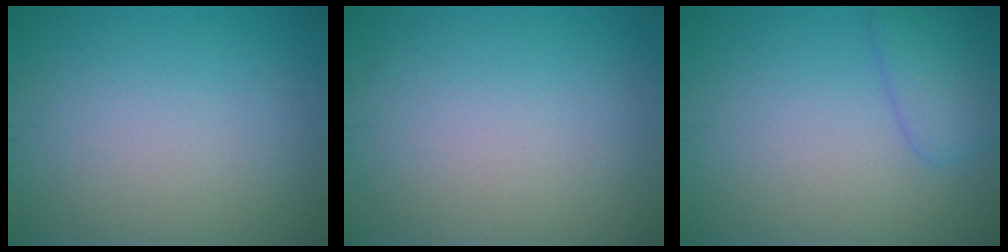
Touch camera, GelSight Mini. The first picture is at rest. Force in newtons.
{"total": 0.0}
{"total": 2.7, "press": 2.7, "slide": 0.2}